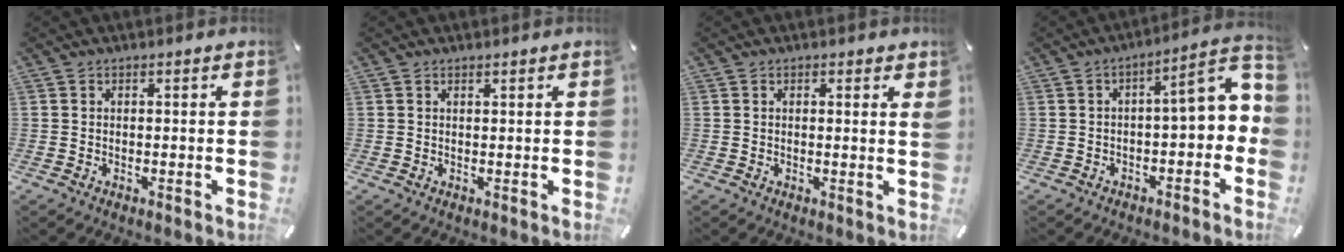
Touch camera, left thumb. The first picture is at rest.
{"total": 0.7, "force": [0.6, 0.2, 0.3], "torque": [-0.006, -0.001, 0.010]}
{"total": 1.3, "force": [0.7, 0.2, 1.1], "torque": [-0.015, -0.002, 0.010]}
{"total": 8.1, "force": [0.3, 3.1, 7.4], "torque": [-0.103, -0.016, -0.002]}